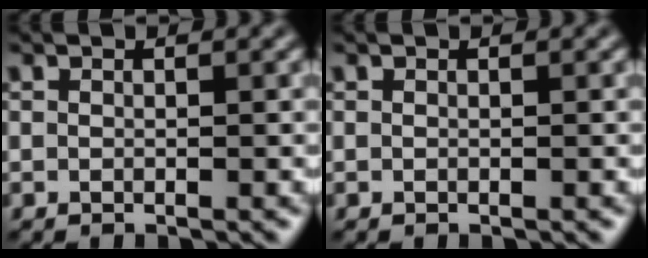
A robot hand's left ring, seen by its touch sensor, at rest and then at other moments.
{"total": 0.0}